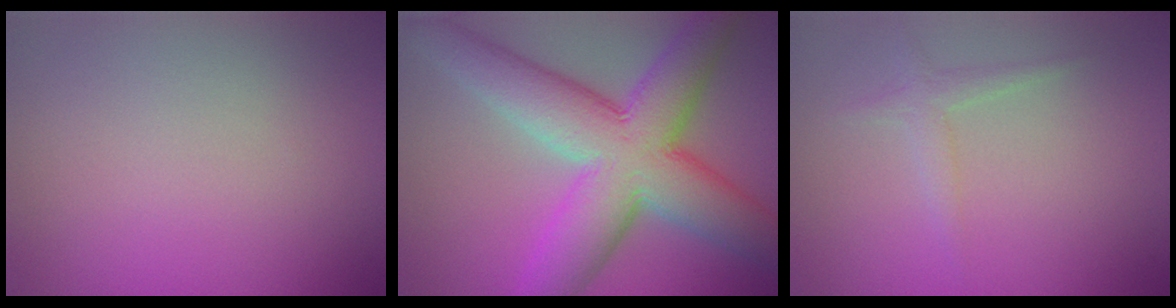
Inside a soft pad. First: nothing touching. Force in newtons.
{"total": 11.1, "press": 11.1, "slide": 0.4}
{"total": 1.4, "press": 1.4, "slide": 0.0}